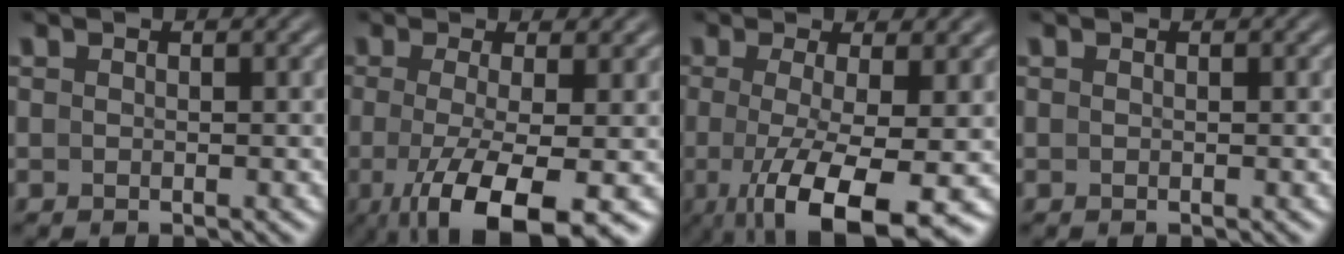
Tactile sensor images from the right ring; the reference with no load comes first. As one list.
[{"total": 8.2, "force": [-4.1, 2.4, 6.7], "torque": [-0.132, -0.043, -0.037]}, {"total": 8.8, "force": [-3.8, 2.5, 7.5], "torque": [-0.142, -0.040, -0.033]}, {"total": 0.0}]